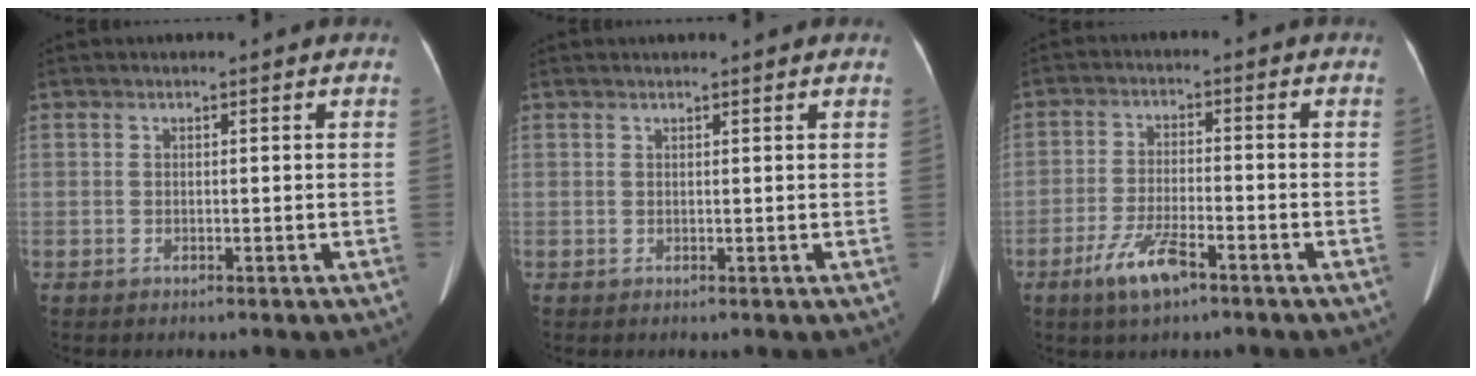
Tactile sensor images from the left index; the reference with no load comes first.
{"total": 2.5, "force": [2.2, 0.1, 1.0], "torque": [-0.014, 0.015, 0.024]}
{"total": 6.5, "force": [-4.1, 1.4, 4.9], "torque": [-0.103, -0.008, -0.074]}